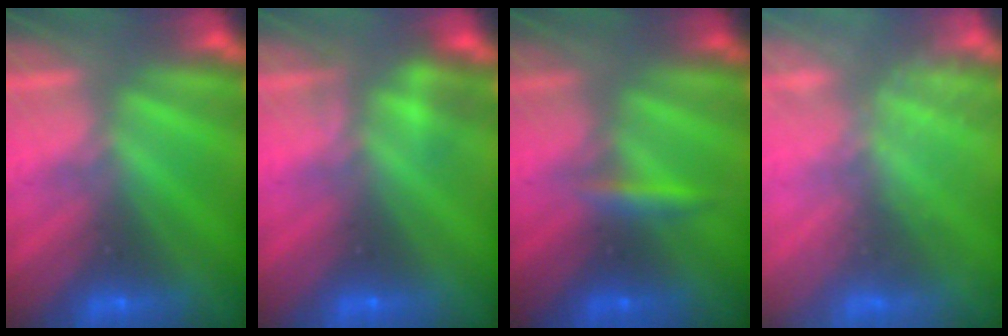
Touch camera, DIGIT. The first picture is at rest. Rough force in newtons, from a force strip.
{"total": 2.3}
{"total": 2.3}
{"total": 2.4}